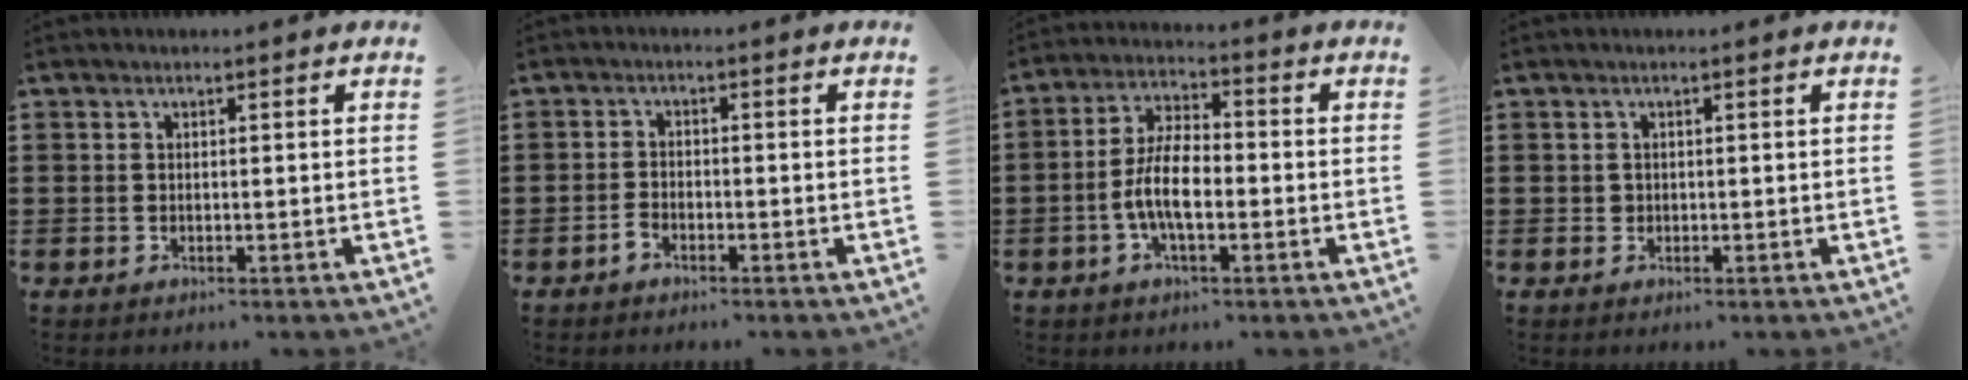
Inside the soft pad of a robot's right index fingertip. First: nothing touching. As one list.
[{"total": 1.9, "force": [-1.4, 0.8, 1.0], "torque": [-0.022, 0.001, -0.027]}, {"total": 7.3, "force": [-1.8, 3.0, 6.4], "torque": [-0.143, 0.001, -0.041]}, {"total": 0.7, "force": [0.1, 0.6, 0.2], "torque": [-0.004, 0.004, 0.002]}]